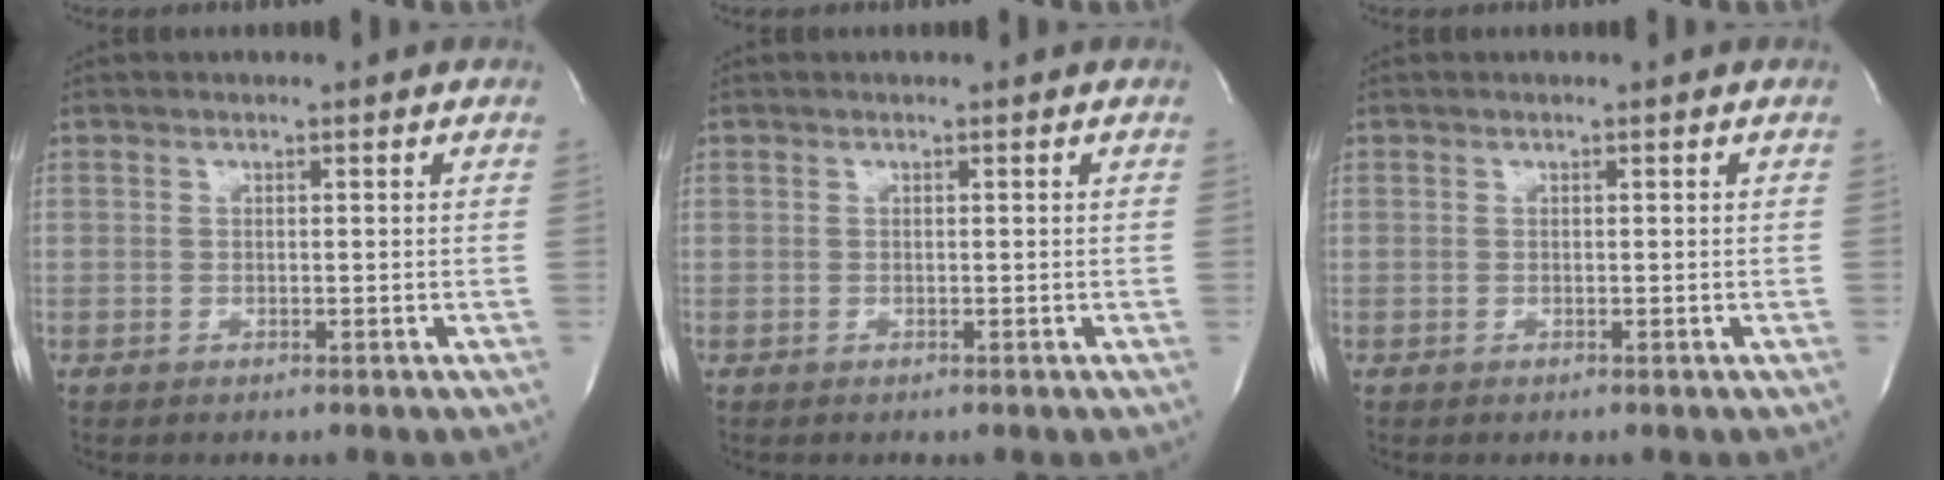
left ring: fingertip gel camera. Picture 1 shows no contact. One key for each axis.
{"total": 0.0}
{"total": 0.0}